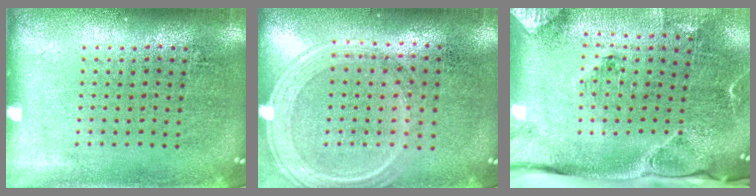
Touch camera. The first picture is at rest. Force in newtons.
{"total": 1.2, "press": 1.1, "slide": 0.5}
{"total": 3.1, "press": 2.3, "slide": 2.1}